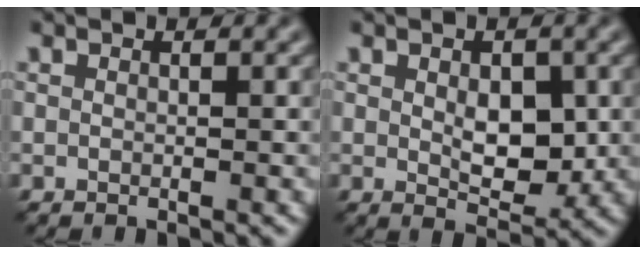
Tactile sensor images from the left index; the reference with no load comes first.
{"total": 4.0, "force": [0.3, 2.3, 3.3], "torque": [-0.049, -0.007, 0.009]}